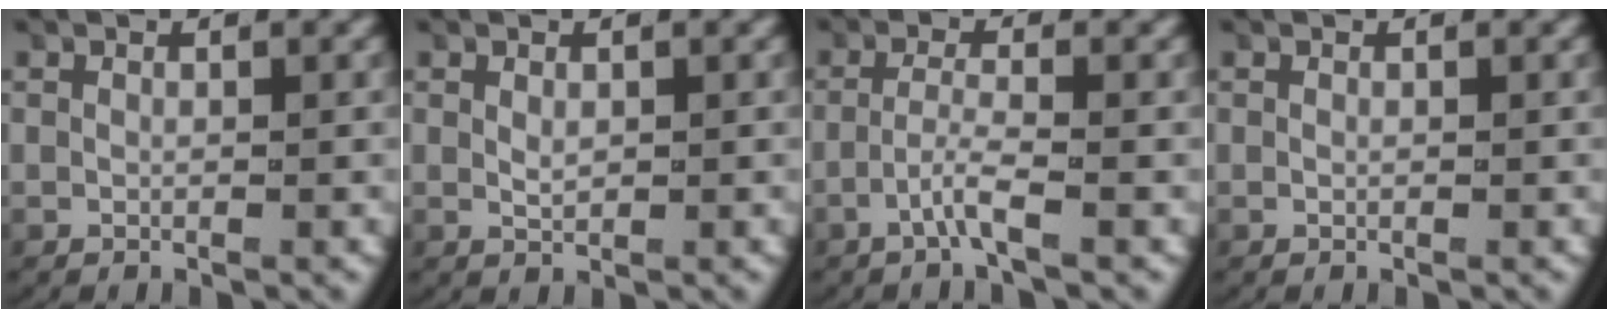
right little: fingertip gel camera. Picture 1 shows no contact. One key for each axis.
{"total": 0.9, "fx": 0.2, "fy": 0.5, "fz": 0.7, "tx": -0.021, "ty": -0.007, "tz": 0.012}
{"total": 2.3, "fx": -1.4, "fy": 0.0, "fz": 1.8, "tx": -0.042, "ty": -0.004, "tz": -0.025}
{"total": 0.0}